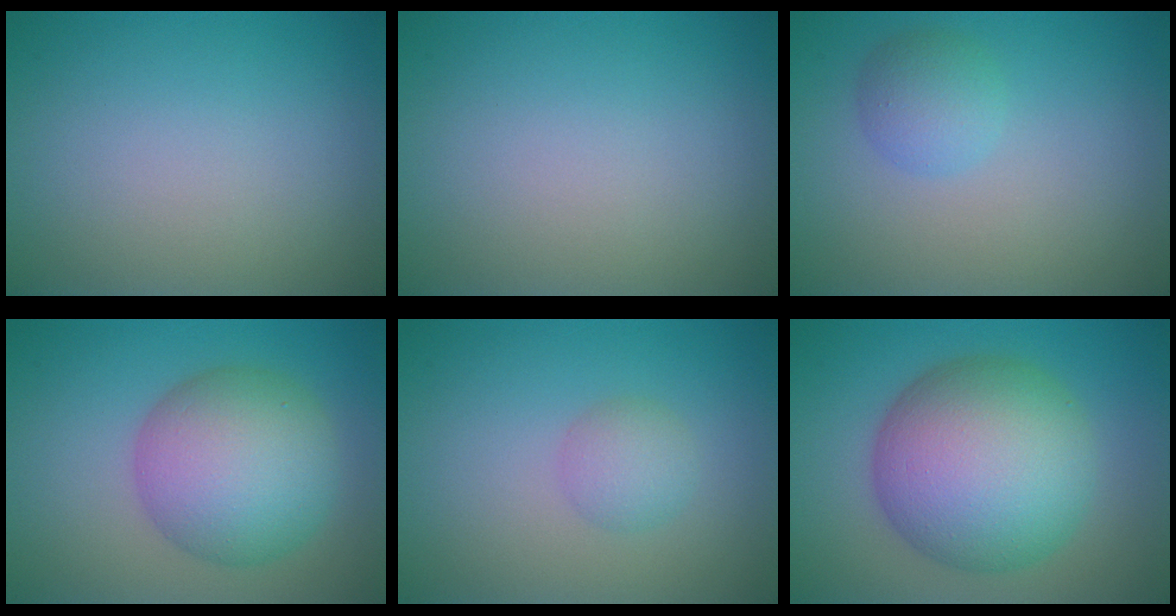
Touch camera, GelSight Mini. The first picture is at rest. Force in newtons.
{"total": 0.0}
{"total": 2.4, "press": 2.4, "slide": 0.1}
{"total": 8.6, "press": 8.6, "slide": 0.1}
{"total": 2.0, "press": 2.0, "slide": 0.2}
{"total": 12.3, "press": 12.3, "slide": 0.3}